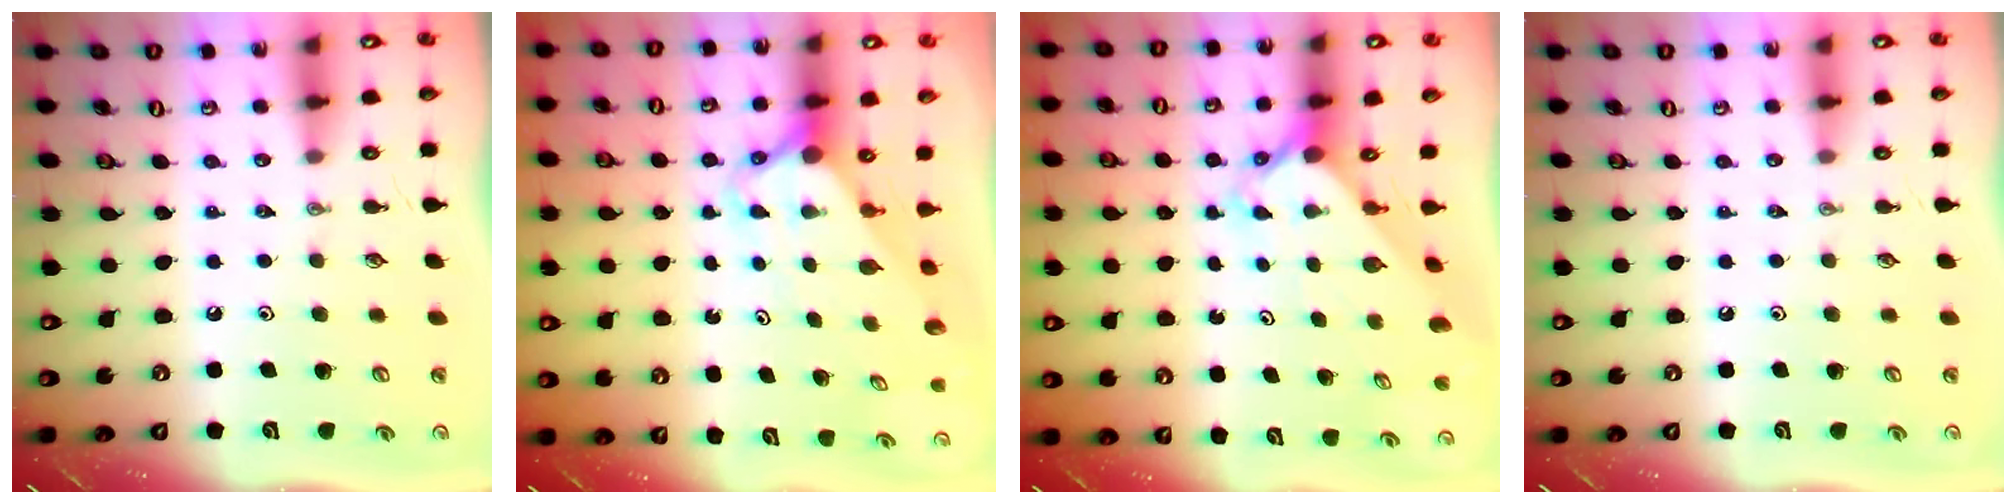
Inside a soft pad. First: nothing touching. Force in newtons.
{"total": 3.0, "press": 3.0, "slide": 0.2}
{"total": 2.6, "press": 2.6, "slide": 0.2}
{"total": 0.0}